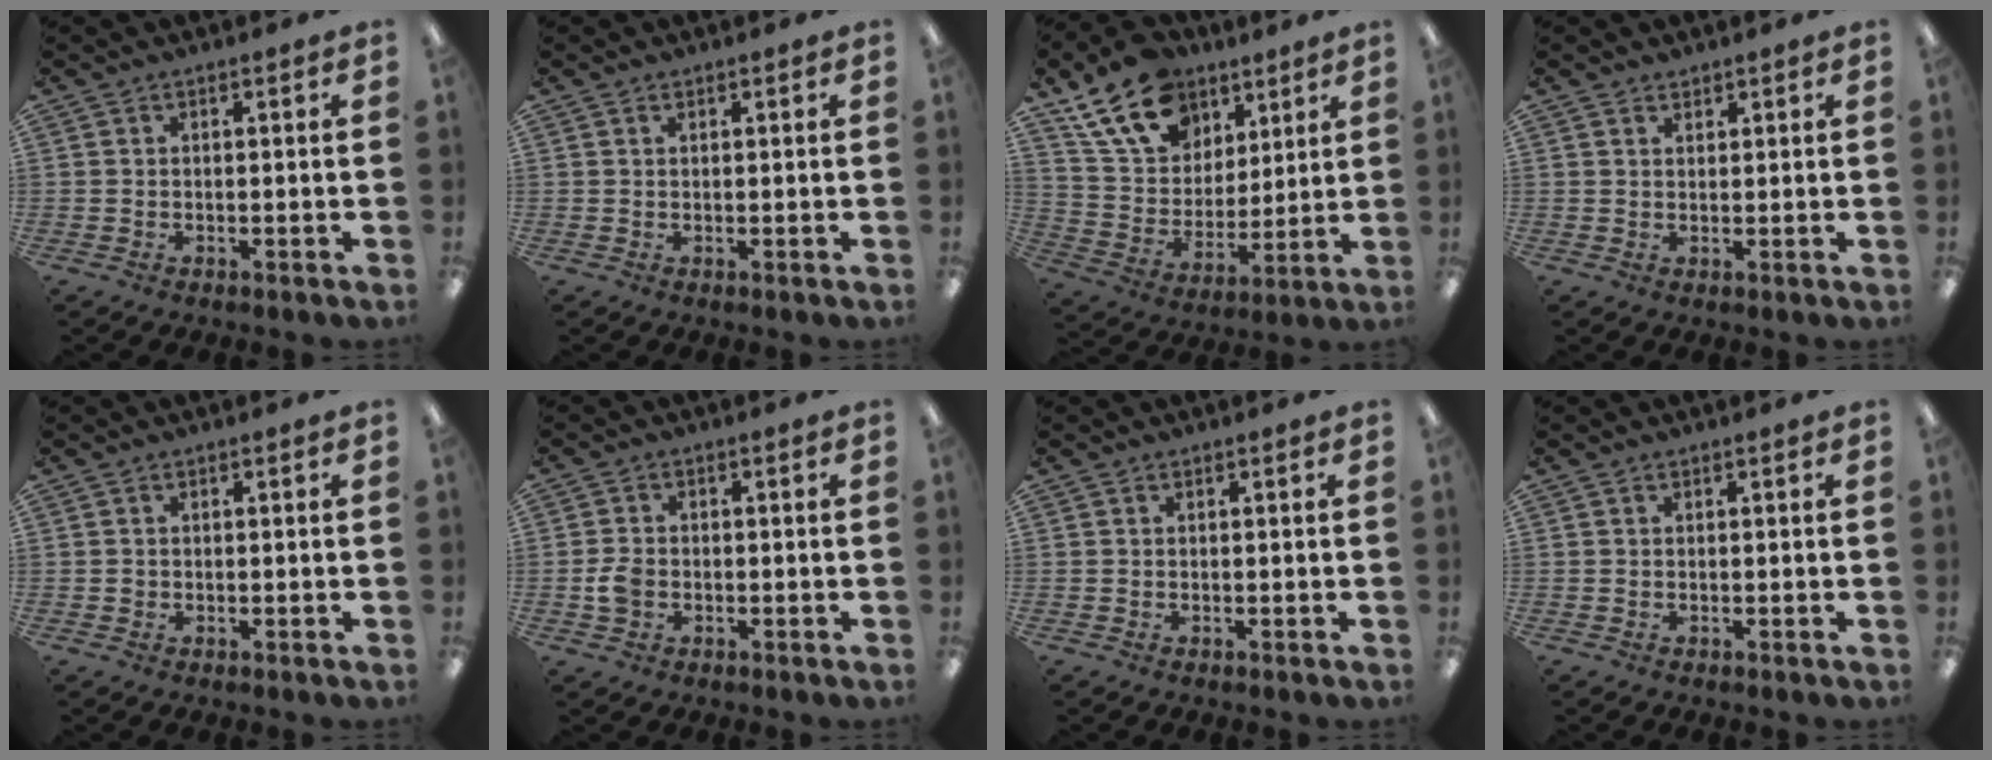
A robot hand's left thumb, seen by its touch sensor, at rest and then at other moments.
{"total": 0.5, "force": [0.4, 0.2, 0.2], "torque": [-0.006, 0.001, 0.008]}
{"total": 18.6, "force": [11.9, 12.2, 7.5], "torque": [-0.139, -0.060, 0.226]}
{"total": 1.4, "force": [1.3, 0.5, 0.0], "torque": [0.001, -0.002, 0.025]}
{"total": 0.5, "force": [0.0, 0.5, 0.1], "torque": [-0.002, 0.005, -0.002]}
{"total": 3.9, "force": [-0.8, 3.1, 2.3], "torque": [-0.045, 0.004, -0.015]}
{"total": 0.0}
{"total": 0.0}